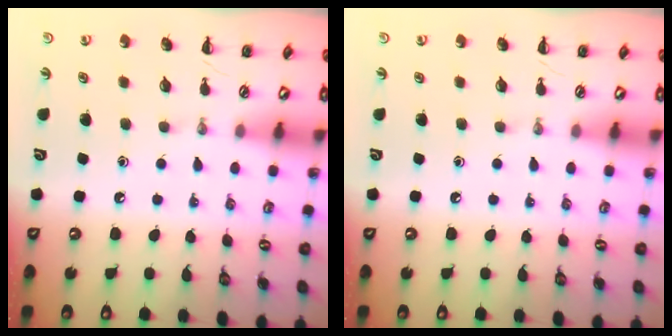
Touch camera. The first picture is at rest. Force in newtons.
{"total": 0.0}